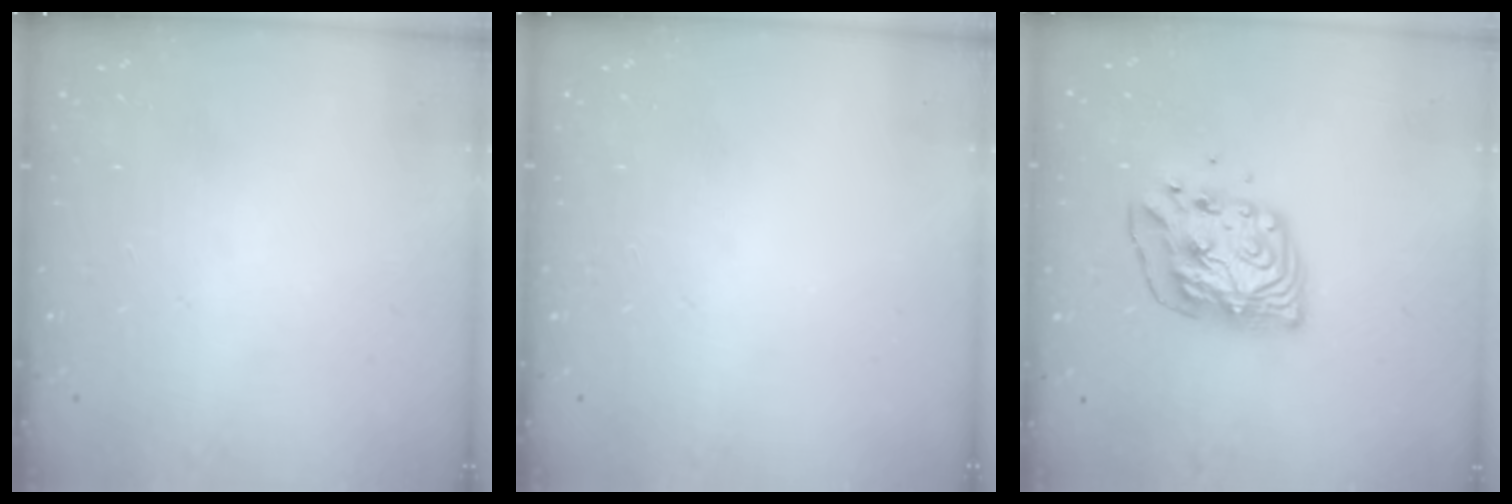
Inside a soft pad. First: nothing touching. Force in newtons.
{"total": 0.0}
{"total": 9.7, "press": 9.6, "slide": 0.8}